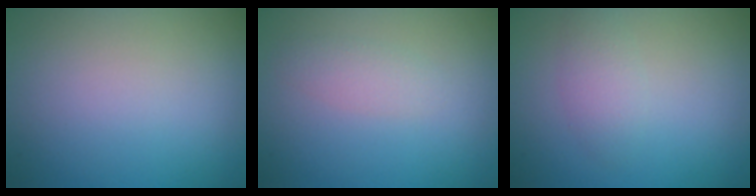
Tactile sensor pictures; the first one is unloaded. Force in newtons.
{"total": 1.4, "press": 1.4, "slide": 0.1}
{"total": 1.7, "press": 1.7, "slide": 0.0}